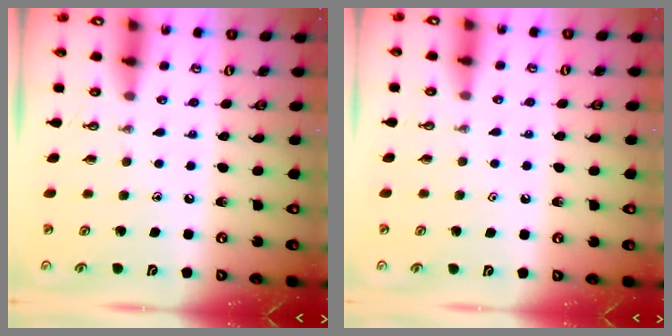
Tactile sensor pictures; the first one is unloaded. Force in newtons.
{"total": 0.6, "press": 0.6, "slide": 0.0}